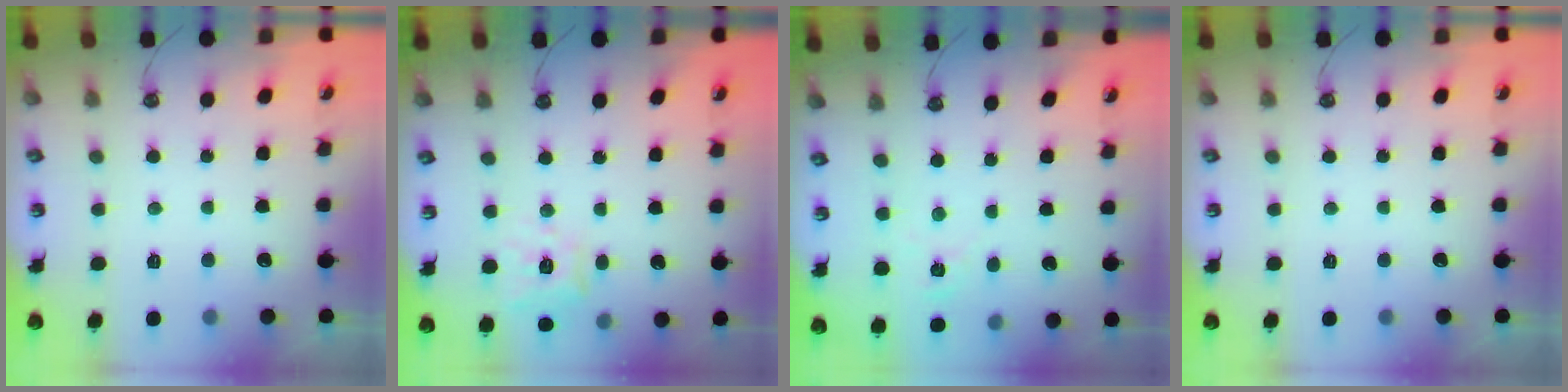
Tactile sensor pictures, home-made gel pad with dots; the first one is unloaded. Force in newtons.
{"total": 11.4, "press": 11.3, "slide": 1.4}
{"total": 1.4, "press": 1.4, "slide": 0.2}
{"total": 0.0}